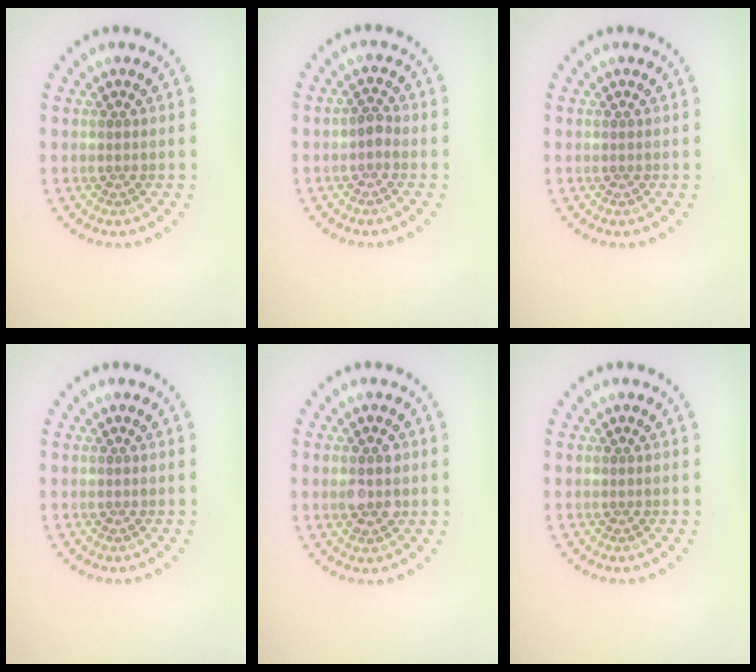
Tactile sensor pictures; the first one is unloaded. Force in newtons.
{"total": 1.1, "press": 1.0, "slide": 0.5}
{"total": 0.0}
{"total": 0.0}
{"total": 2.2, "press": 2.2, "slide": 0.2}
{"total": 0.0}